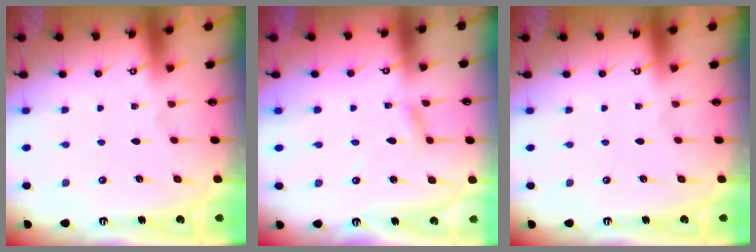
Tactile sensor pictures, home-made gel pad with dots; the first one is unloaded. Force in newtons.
{"total": 3.5, "press": 3.5, "slide": 0.4}
{"total": 0.0}